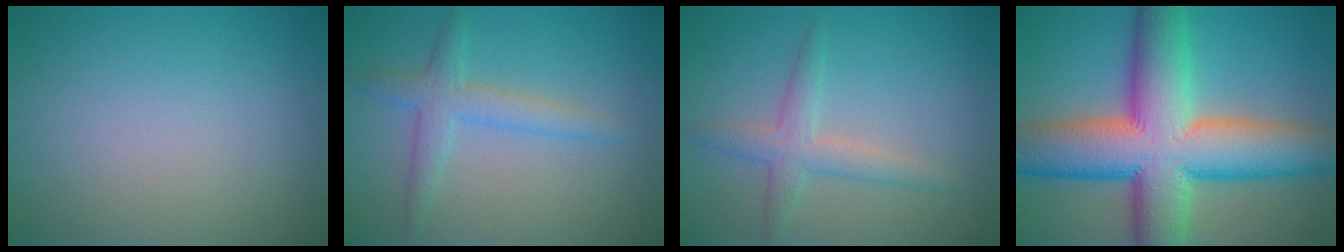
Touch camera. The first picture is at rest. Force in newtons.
{"total": 3.0, "press": 3.0, "slide": 0.1}
{"total": 2.8, "press": 2.8, "slide": 0.0}
{"total": 14.8, "press": 14.8, "slide": 0.7}